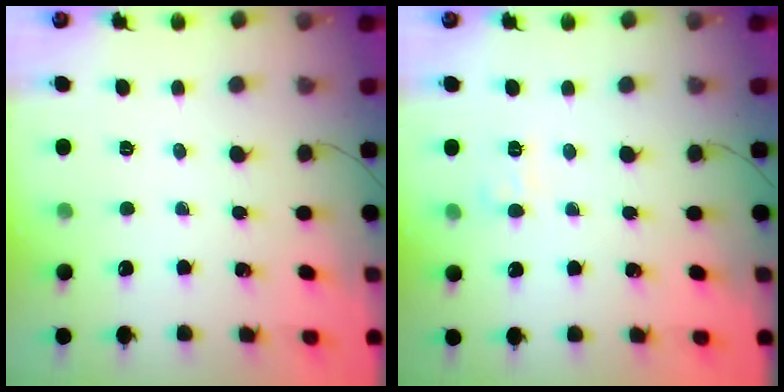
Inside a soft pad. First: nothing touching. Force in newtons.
{"total": 5.4, "press": 5.3, "slide": 1.4}